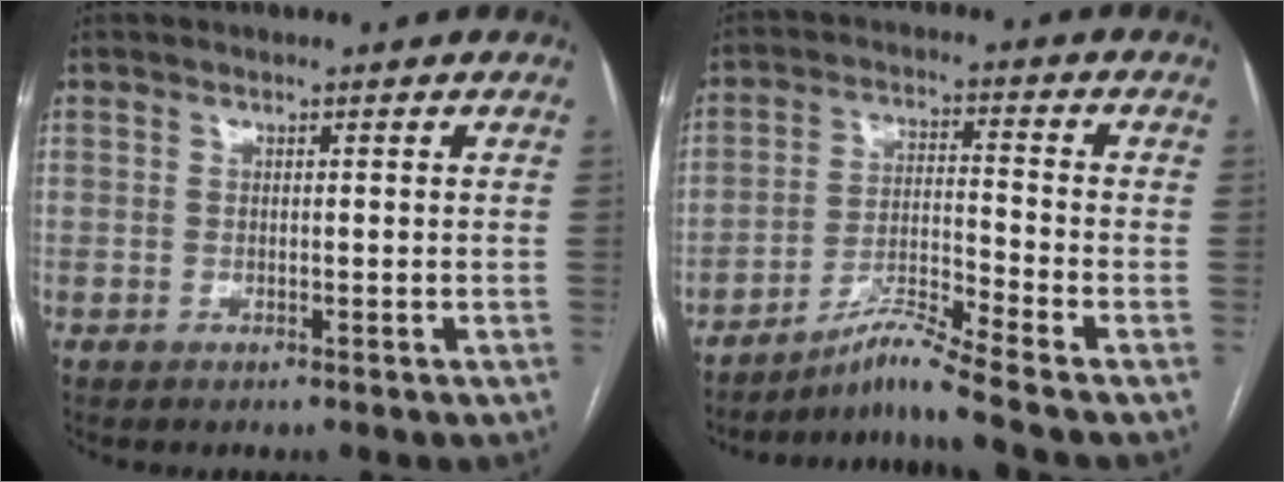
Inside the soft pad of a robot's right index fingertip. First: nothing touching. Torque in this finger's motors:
{"motor_torque": [-0.46, -0.97, 0.03, 0.02]}